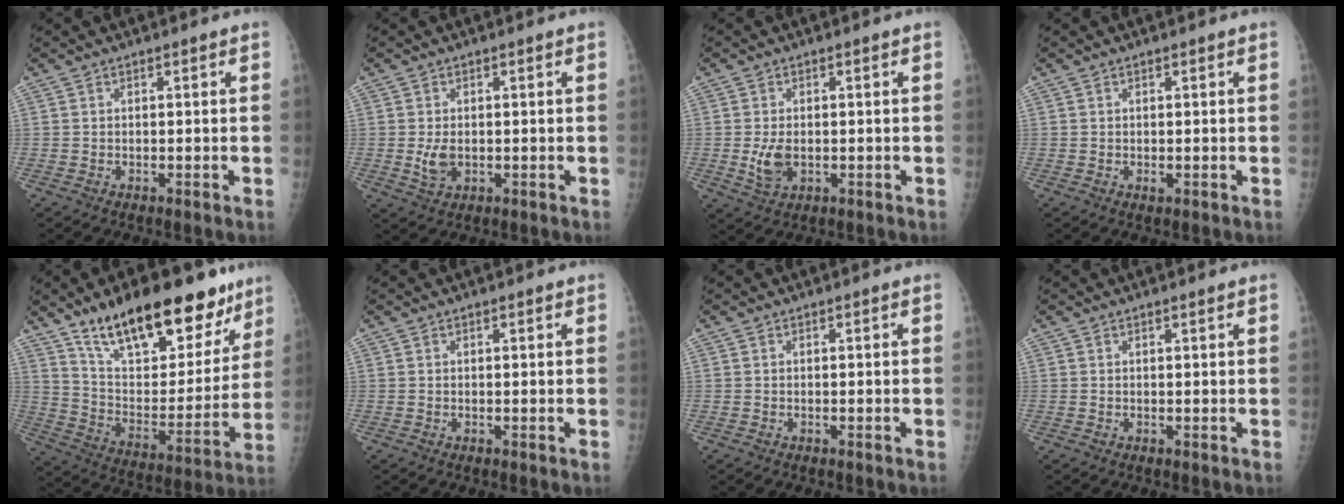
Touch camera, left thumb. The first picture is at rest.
{"total": 3.5, "force": [-0.2, 2.3, 2.7], "torque": [-0.051, -0.007, 0.000]}
{"total": 4.5, "force": [-0.5, 2.8, 3.5], "torque": [-0.067, -0.008, -0.004]}
{"total": 0.8, "force": [0.1, 0.4, 0.6], "torque": [-0.010, -0.003, 0.006]}
{"total": 26.7, "force": [18.2, 11.0, 16.2], "torque": [-0.204, -0.061, 0.292]}
{"total": 0.5, "force": [0.3, 0.2, 0.4], "torque": [-0.007, -0.001, 0.005]}
{"total": 0.0}
{"total": 0.6, "force": [0.4, 0.0, 0.3], "torque": [-0.010, -0.003, 0.009]}